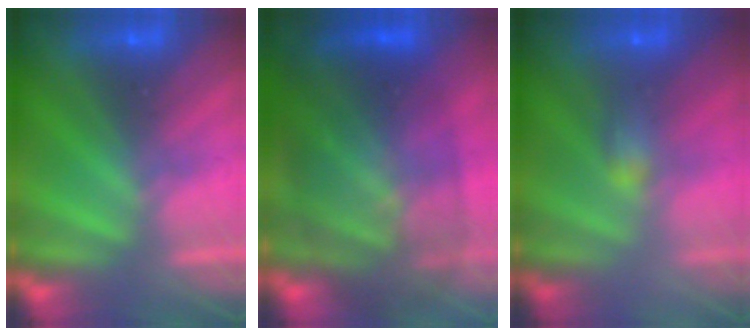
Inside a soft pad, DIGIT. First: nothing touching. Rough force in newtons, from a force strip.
{"total": 8.9}
{"total": 2.2}